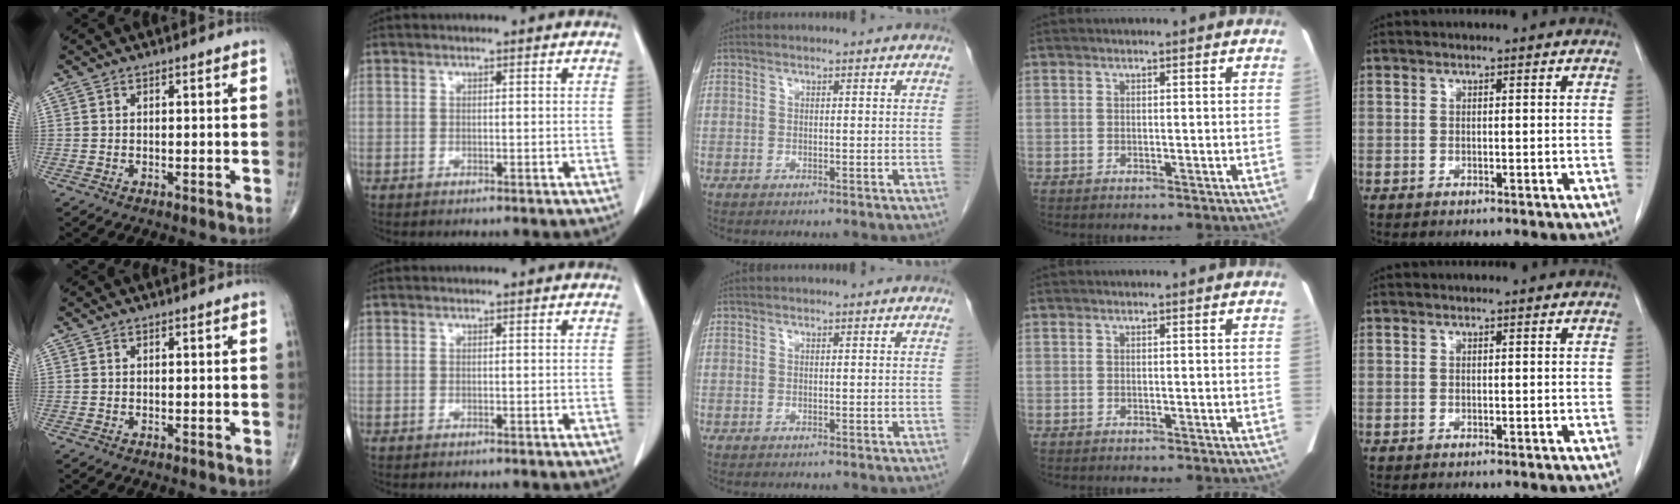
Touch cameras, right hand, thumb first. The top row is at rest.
{}